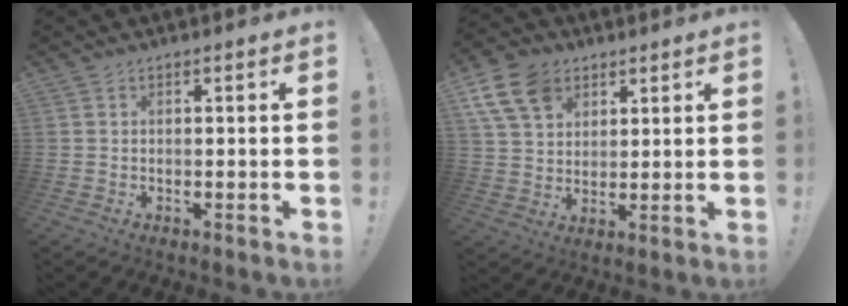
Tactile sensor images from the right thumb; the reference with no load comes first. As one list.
[{"total": 12.9, "force": [6.5, 9.2, 6.4], "torque": [-0.121, -0.026, 0.130]}]